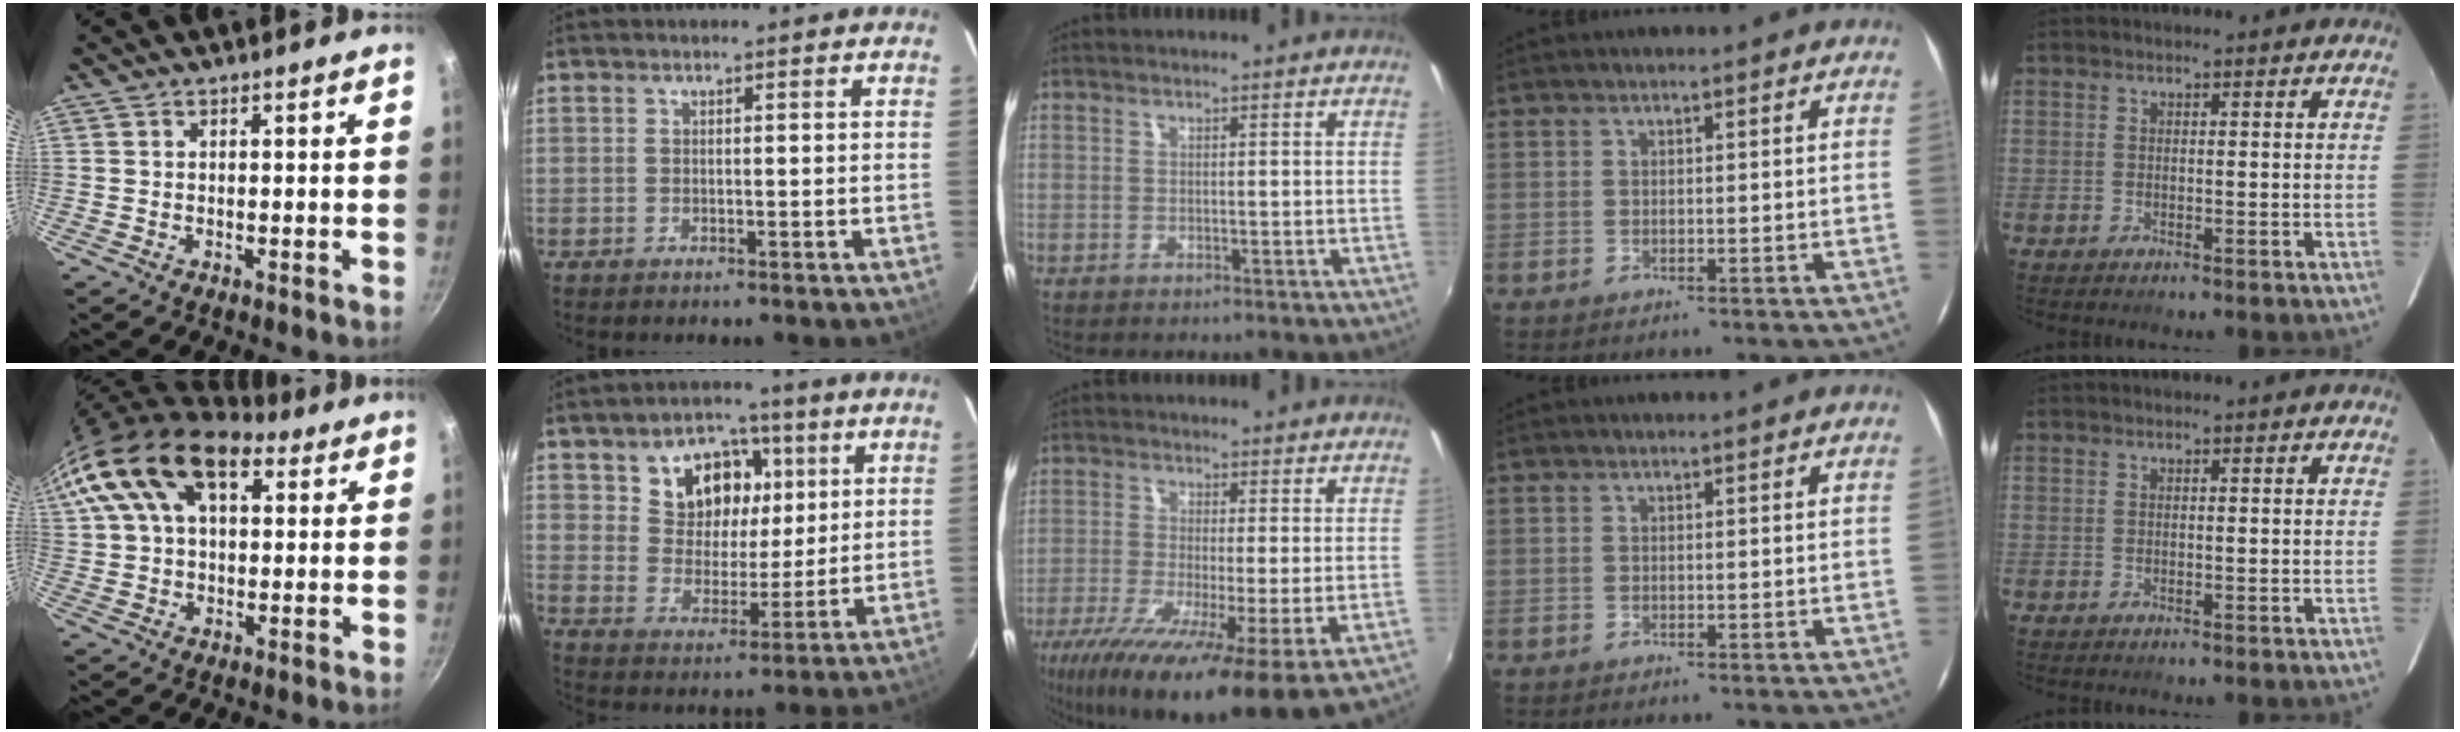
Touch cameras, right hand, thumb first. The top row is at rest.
{"thumb": {"total": 19.6, "force": [8.0, 11.7, 13.5], "torque": [-0.240, 0.014, 0.126]}, "index": {"total": 11.9, "force": [4.8, 9.0, 6.1], "torque": [-0.117, 0.020, 0.088]}, "middle": {"total": 15.6, "force": [-6.9, 2.1, 13.8], "torque": [-0.264, -0.060, -0.118]}}